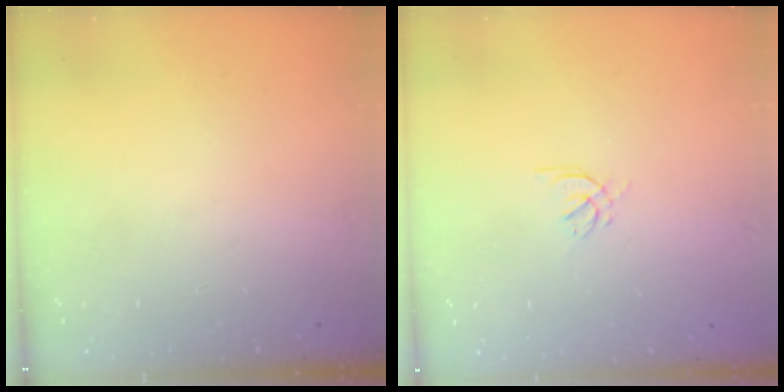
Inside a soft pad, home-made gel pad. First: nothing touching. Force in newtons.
{"total": 2.1, "press": 2.0, "slide": 0.6}